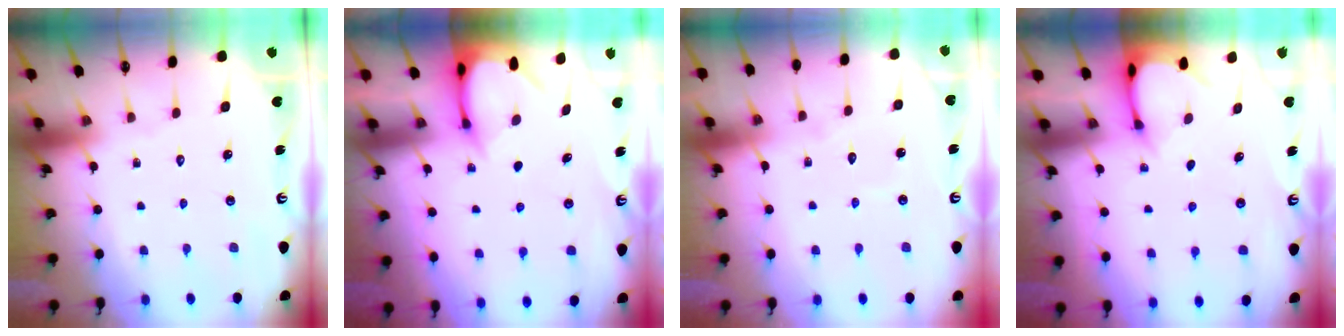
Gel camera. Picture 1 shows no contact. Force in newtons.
{"total": 3.3, "press": 3.3, "slide": 0.3}
{"total": 4.7, "press": 4.7, "slide": 0.4}
{"total": 3.2, "press": 3.2, "slide": 0.2}